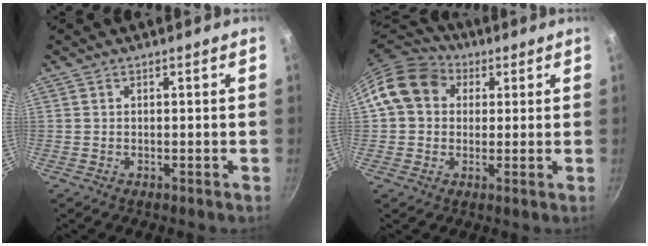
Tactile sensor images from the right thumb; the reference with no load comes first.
{"total": 12.0, "force": [3.1, 9.9, 6.0], "torque": [-0.081, 0.024, 0.037]}